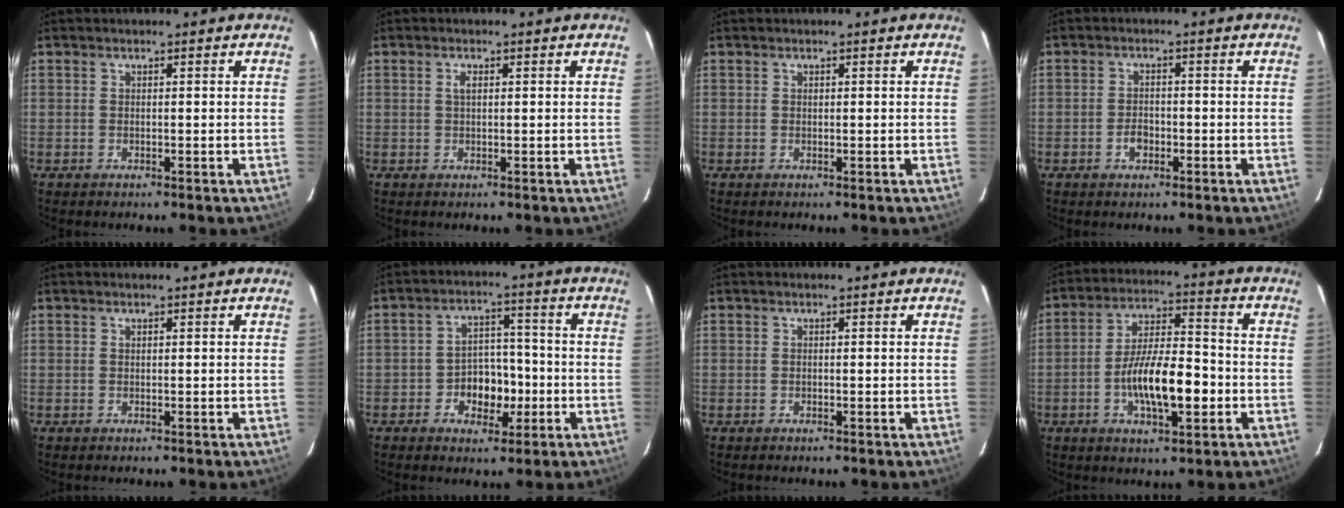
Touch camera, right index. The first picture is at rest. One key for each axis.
{"total": 1.2, "fx": 0.4, "fy": 0.5, "fz": 1.0, "tx": -0.020, "ty": 0.002, "tz": 0.005}
{"total": 0.0}
{"total": 2.8, "fx": -1.3, "fy": 1.9, "fz": 1.5, "tx": -0.028, "ty": 0.006, "tz": -0.023}
{"total": 0.0}
{"total": 7.4, "fx": -2.7, "fy": 5.6, "fz": 4.0, "tx": -0.080, "ty": 0.018, "tz": -0.036}
{"total": 0.0}
{"total": 12.5, "fx": -3.4, "fy": 4.1, "fz": 11.3, "tx": -0.212, "ty": 0.002, "tz": -0.057}